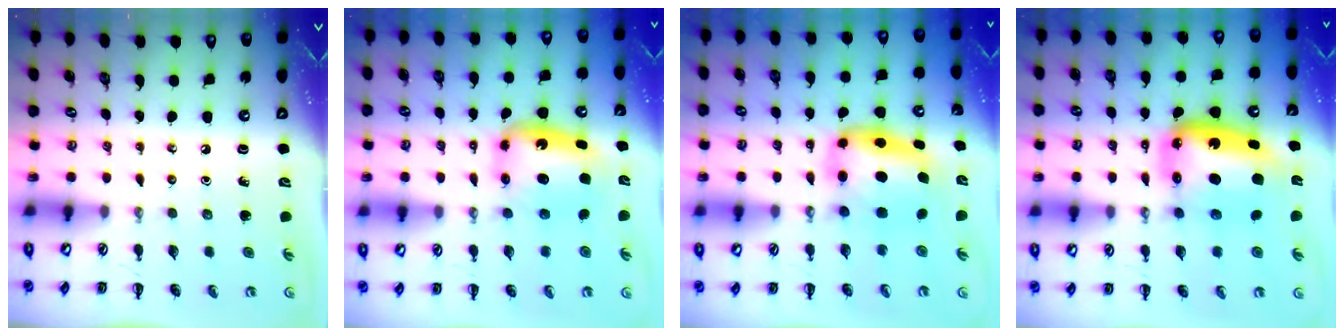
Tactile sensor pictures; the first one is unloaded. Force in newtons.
{"total": 6.7, "press": 6.6, "slide": 1.4}
{"total": 6.0, "press": 5.8, "slide": 1.4}
{"total": 14.2, "press": 13.6, "slide": 4.0}